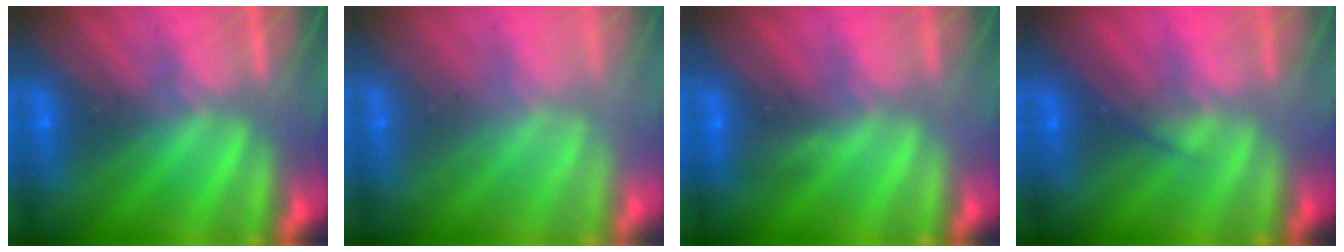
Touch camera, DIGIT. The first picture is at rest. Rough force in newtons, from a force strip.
{"total": 1.8}
{"total": 2.9}
{"total": 2.3}